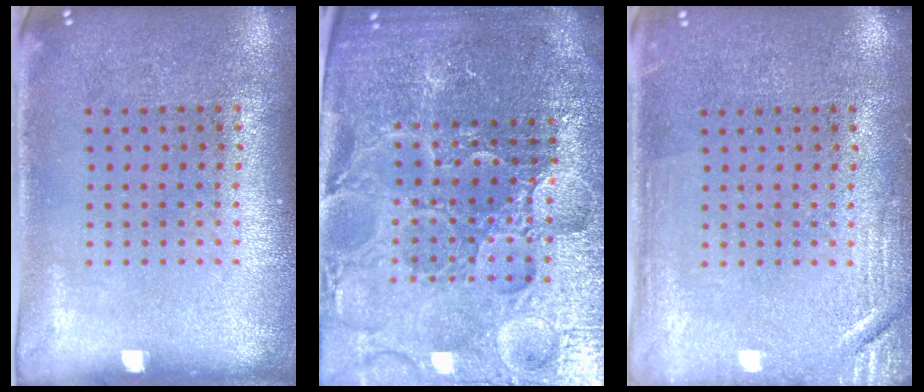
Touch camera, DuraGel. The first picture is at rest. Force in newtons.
{"total": 5.9, "press": 5.4, "slide": 2.5}
{"total": 2.1, "press": 2.0, "slide": 0.4}